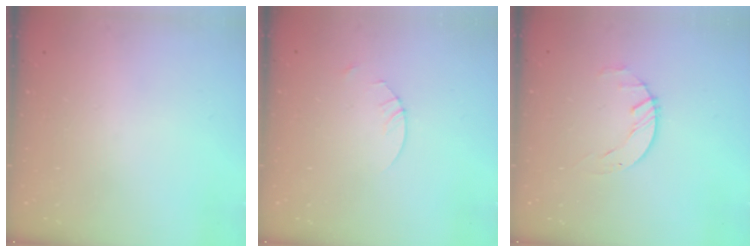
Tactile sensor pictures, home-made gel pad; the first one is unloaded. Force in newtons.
{"total": 1.4, "press": 1.4, "slide": 0.2}
{"total": 1.7, "press": 1.7, "slide": 0.3}